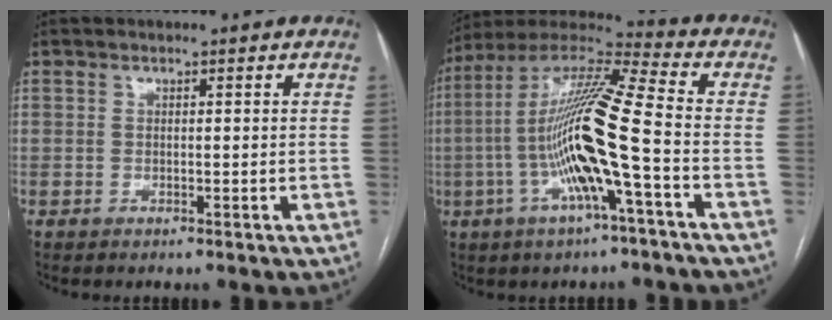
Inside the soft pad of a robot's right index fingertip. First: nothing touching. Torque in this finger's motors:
{"motor_torque": [2.14, 0.00, 1.05, 0.21]}